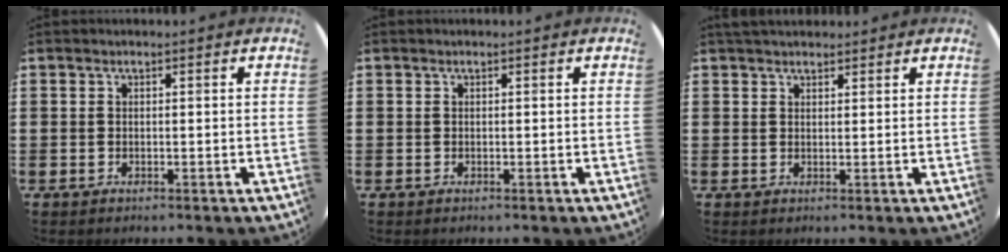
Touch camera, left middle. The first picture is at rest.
{"total": 0.0}
{"total": 1.7, "force": [1.6, 0.5, 0.4], "torque": [-0.009, 0.004, 0.031]}